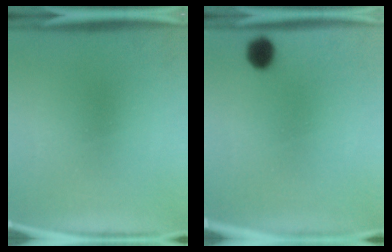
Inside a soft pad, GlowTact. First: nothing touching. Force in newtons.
{"total": 2.3}